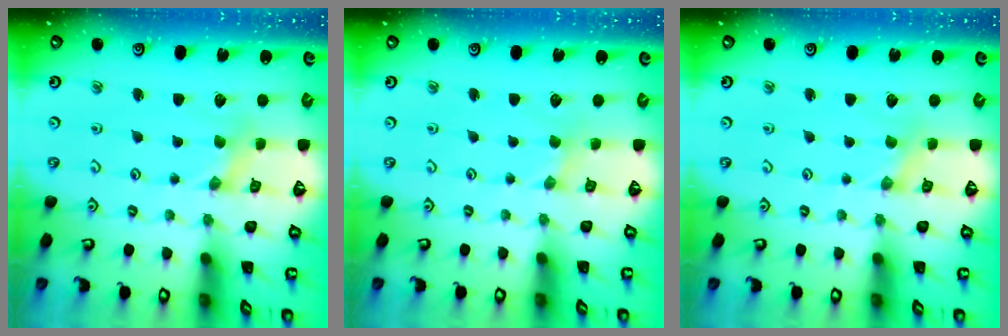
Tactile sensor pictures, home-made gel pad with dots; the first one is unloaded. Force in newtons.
{"total": 0.0}
{"total": 0.0}